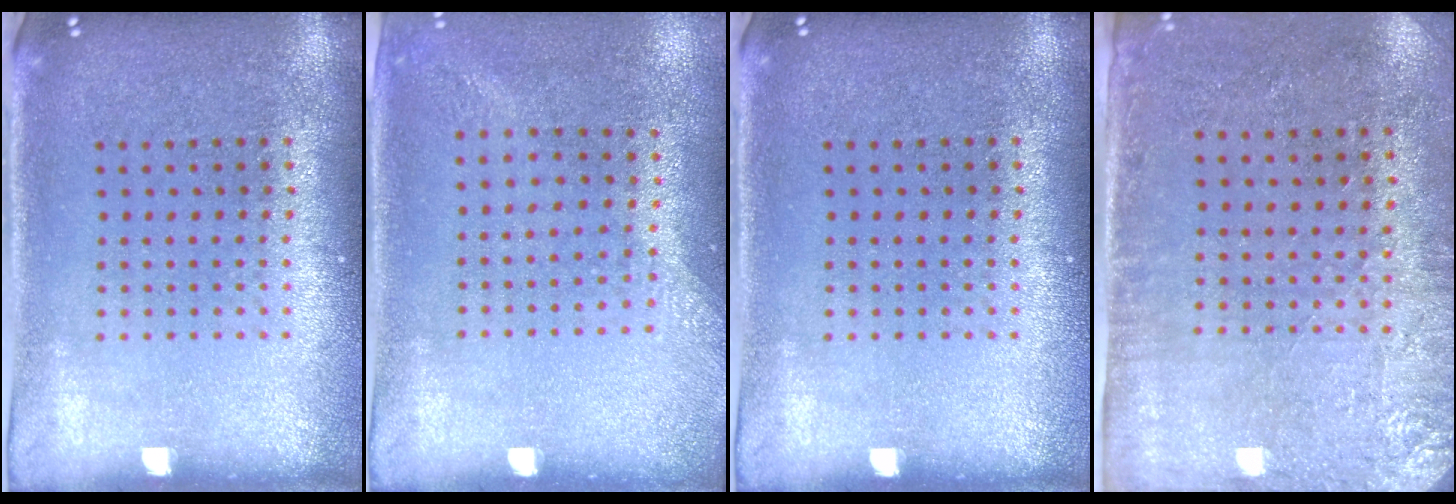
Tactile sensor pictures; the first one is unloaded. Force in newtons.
{"total": 1.4, "press": 1.1, "slide": 0.9}
{"total": 0.0}
{"total": 2.8, "press": 2.3, "slide": 1.6}